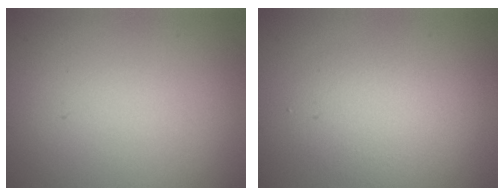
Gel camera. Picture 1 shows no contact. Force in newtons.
{"total": 2.7, "press": 2.7, "slide": 0.2}